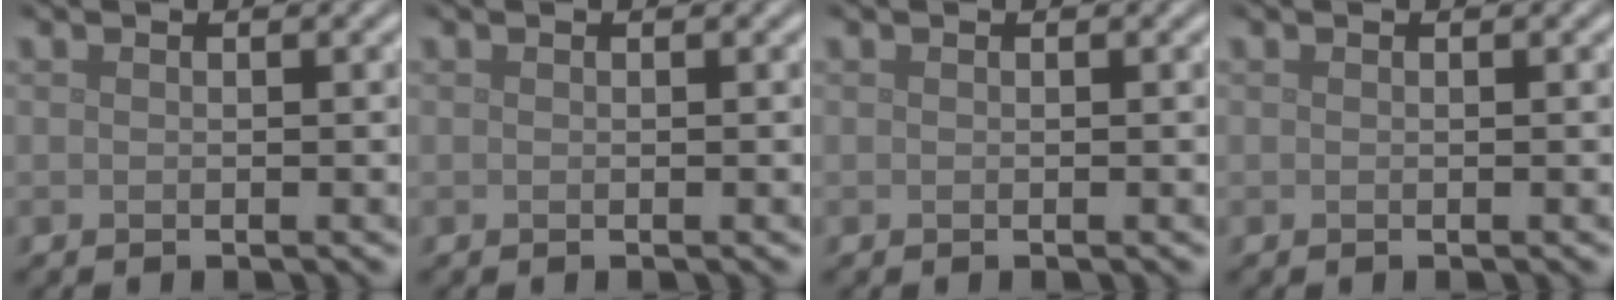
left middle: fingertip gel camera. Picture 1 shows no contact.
{"total": 0.0}
{"total": 0.0}
{"total": 0.0}